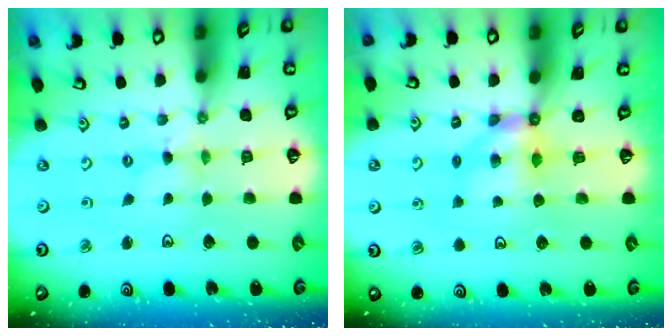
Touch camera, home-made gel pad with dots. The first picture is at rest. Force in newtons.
{"total": 5.8, "press": 5.8, "slide": 0.3}